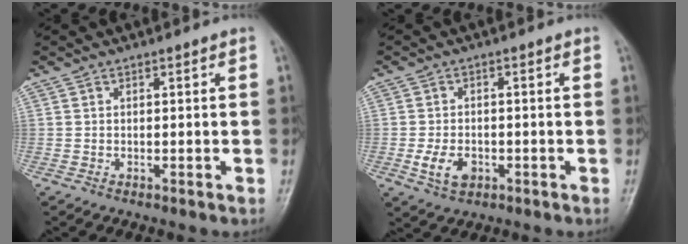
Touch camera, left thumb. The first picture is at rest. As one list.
[{"total": 5.0, "force": [-1.7, 3.5, 3.2], "torque": [-0.051, 0.001, -0.028]}]